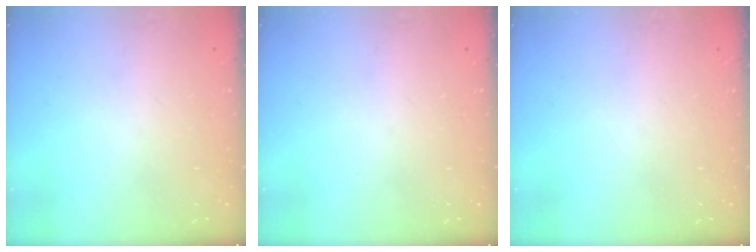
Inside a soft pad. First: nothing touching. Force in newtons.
{"total": 0.0}
{"total": 0.0}